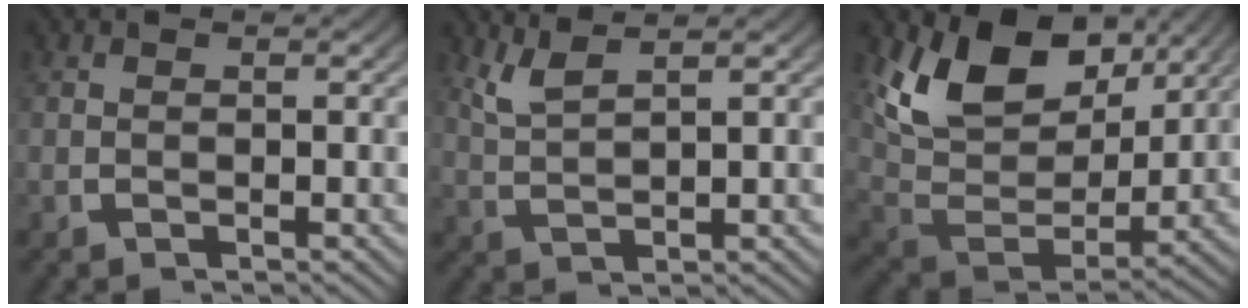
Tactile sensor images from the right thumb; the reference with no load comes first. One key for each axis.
{"total": 3.2, "fx": 2.7, "fy": 0.5, "fz": 1.7, "tx": -0.038, "ty": 0.001, "tz": 0.061}
{"total": 11.8, "fx": 3.3, "fy": 7.4, "fz": 8.6, "tx": -0.183, "ty": -0.022, "tz": 0.065}